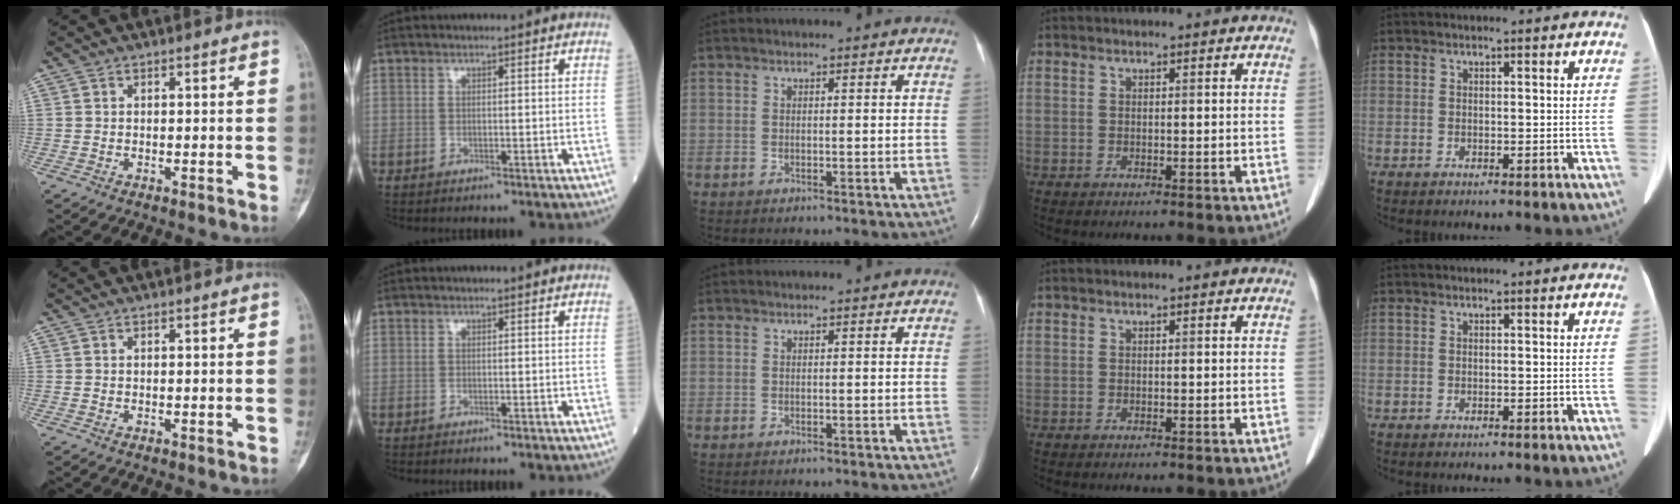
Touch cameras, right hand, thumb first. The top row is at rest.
{}